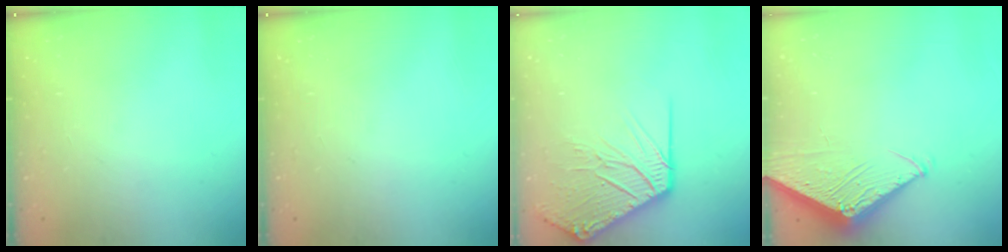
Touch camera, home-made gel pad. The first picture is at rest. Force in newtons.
{"total": 0.0}
{"total": 12.8, "press": 12.6, "slide": 1.9}
{"total": 6.1, "press": 6.1, "slide": 0.6}